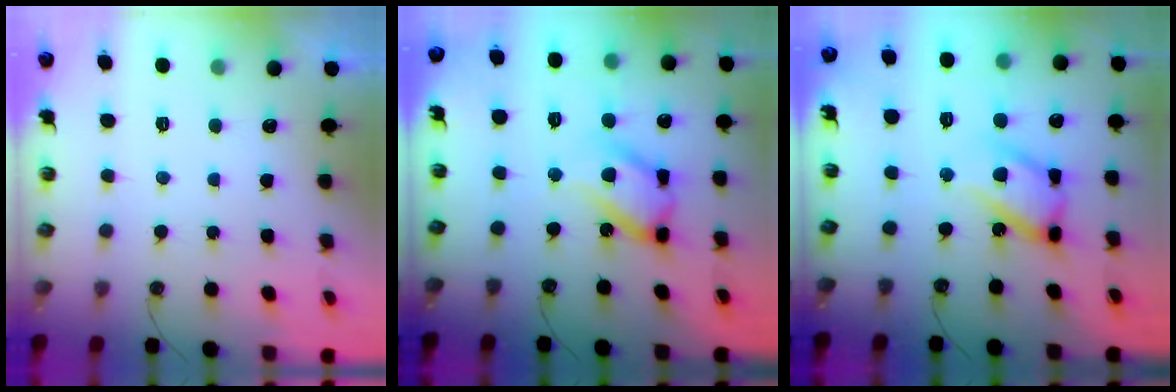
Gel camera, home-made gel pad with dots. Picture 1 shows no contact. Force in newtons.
{"total": 16.7, "press": 16.6, "slide": 1.6}
{"total": 15.3, "press": 15.2, "slide": 1.5}